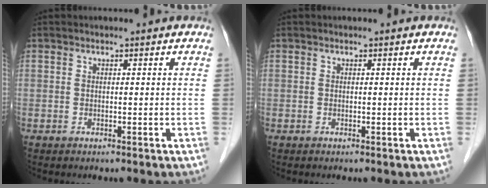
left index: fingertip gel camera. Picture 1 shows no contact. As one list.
[{"total": 0.0}]